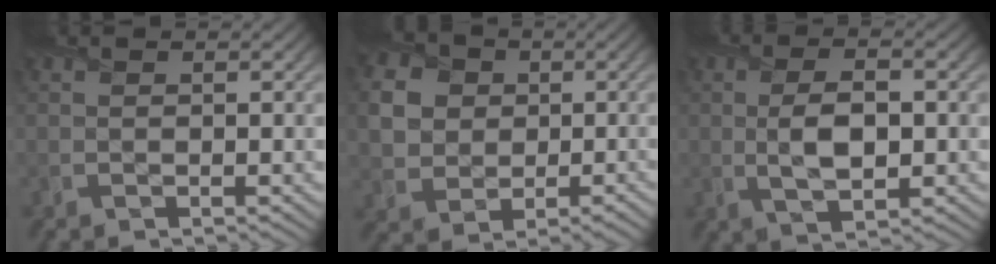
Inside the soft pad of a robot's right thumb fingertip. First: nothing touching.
{"total": 6.8, "force": [0.8, 5.9, 3.3], "torque": [-0.093, 0.002, 0.010]}
{"total": 5.7, "force": [-0.2, 2.6, 5.1], "torque": [-0.107, 0.000, -0.003]}